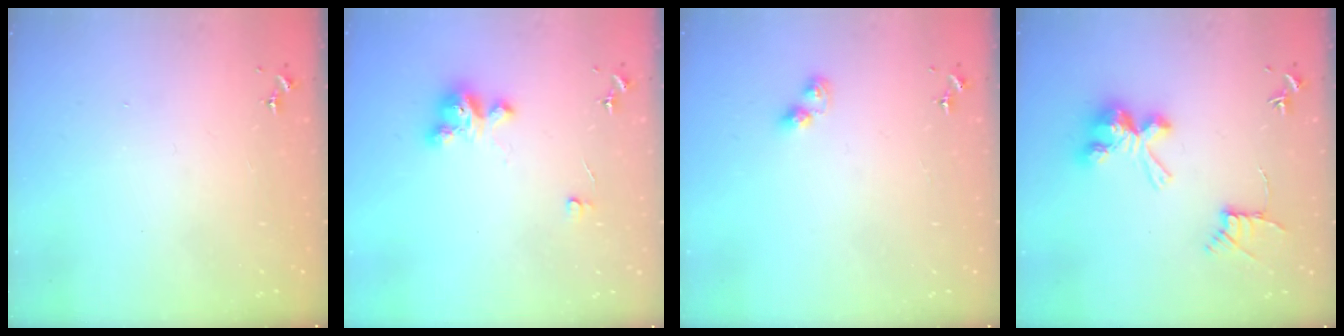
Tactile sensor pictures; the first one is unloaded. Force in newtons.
{"total": 5.3, "press": 5.3, "slide": 0.3}
{"total": 4.8, "press": 4.8, "slide": 0.4}
{"total": 11.9, "press": 11.8, "slide": 0.6}